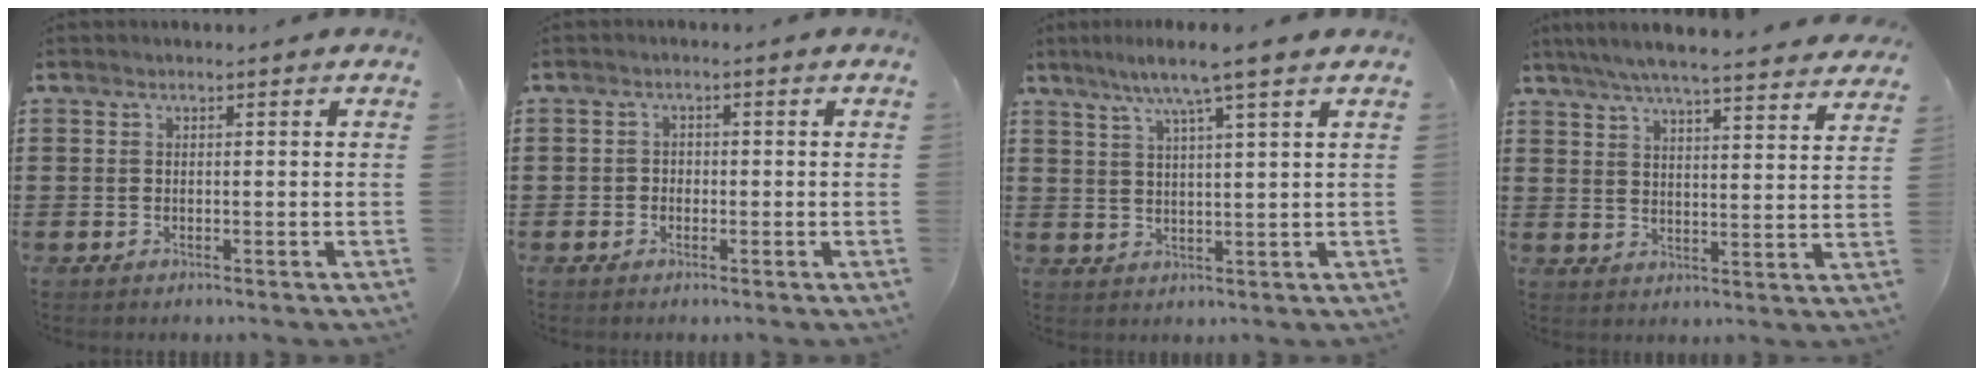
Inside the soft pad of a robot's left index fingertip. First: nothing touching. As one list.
[{"total": 1.2, "force": [-0.5, 1.1, 0.3], "torque": [-0.010, 0.003, -0.013]}, {"total": 6.3, "force": [4.6, -0.4, 4.3], "torque": [-0.094, -0.007, 0.079]}, {"total": 6.0, "force": [5.5, -0.2, 2.4], "torque": [-0.066, -0.029, 0.096]}]